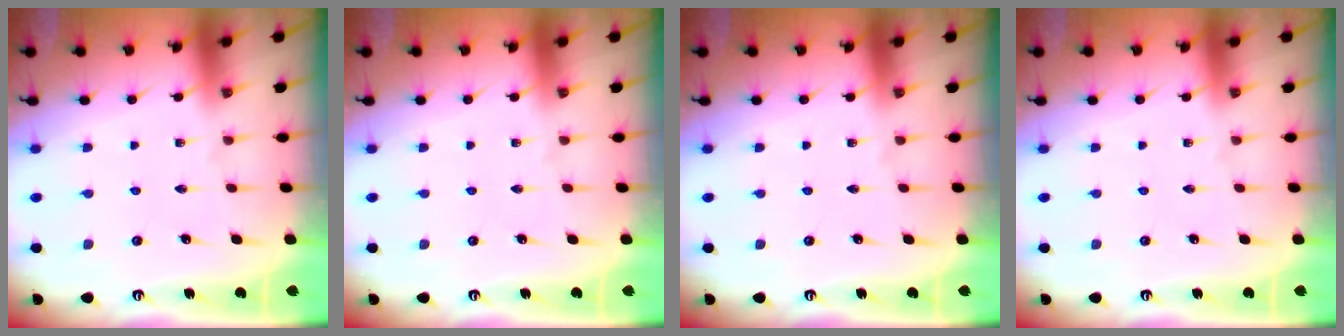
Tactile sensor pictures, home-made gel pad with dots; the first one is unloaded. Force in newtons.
{"total": 0.0}
{"total": 0.0}
{"total": 0.0}